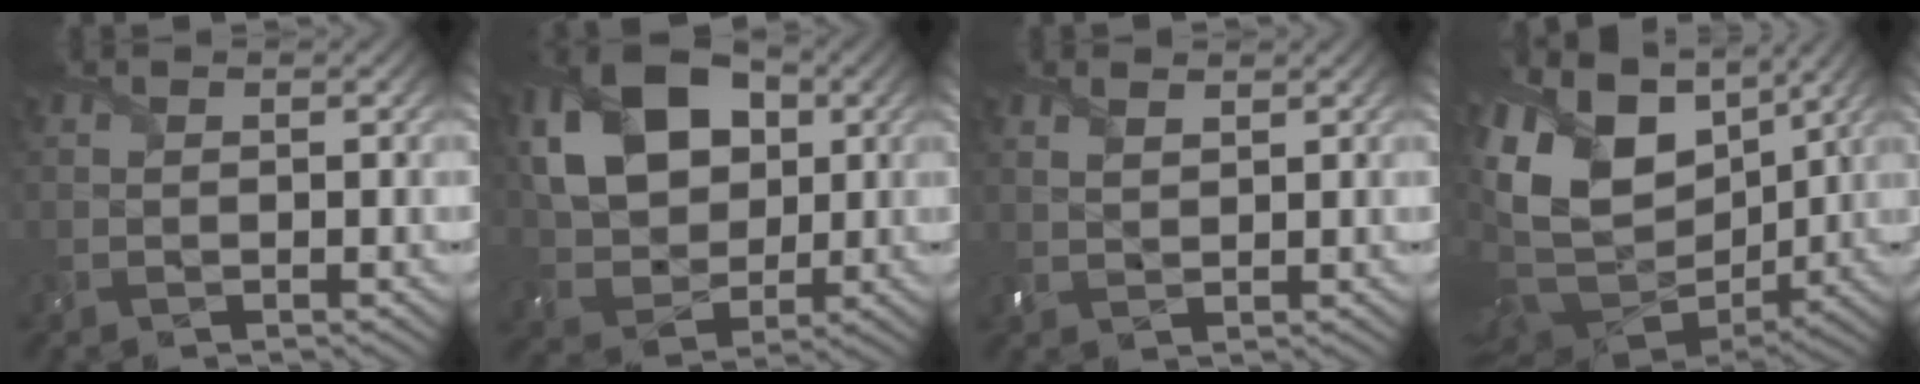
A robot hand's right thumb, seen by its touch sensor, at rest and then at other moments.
{"total": 13.1, "force": [3.7, 9.3, 8.5], "torque": [-0.193, 0.011, 0.063]}
{"total": 1.8, "force": [1.2, 0.8, 1.1], "torque": [-0.032, -0.001, 0.028]}
{"total": 16.6, "force": [4.0, 10.6, 12.1], "torque": [-0.293, 0.000, 0.075]}